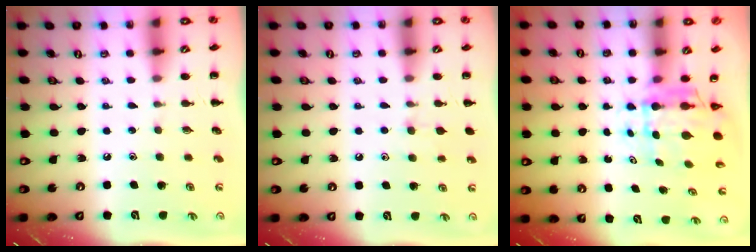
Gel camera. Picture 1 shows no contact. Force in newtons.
{"total": 5.3, "press": 4.9, "slide": 2.0}
{"total": 6.2, "press": 5.9, "slide": 1.9}